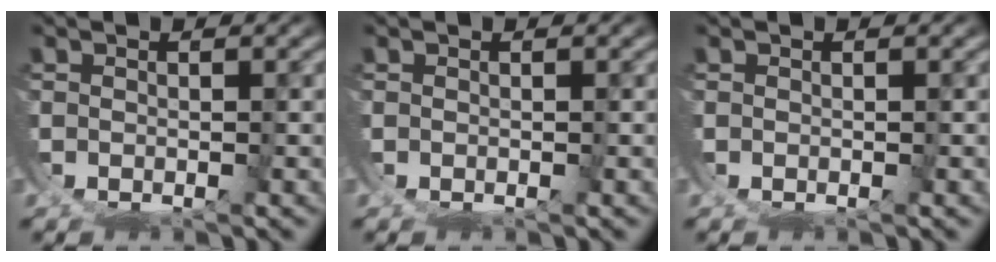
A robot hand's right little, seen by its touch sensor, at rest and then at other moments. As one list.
[{"total": 0.0}, {"total": 0.0}]